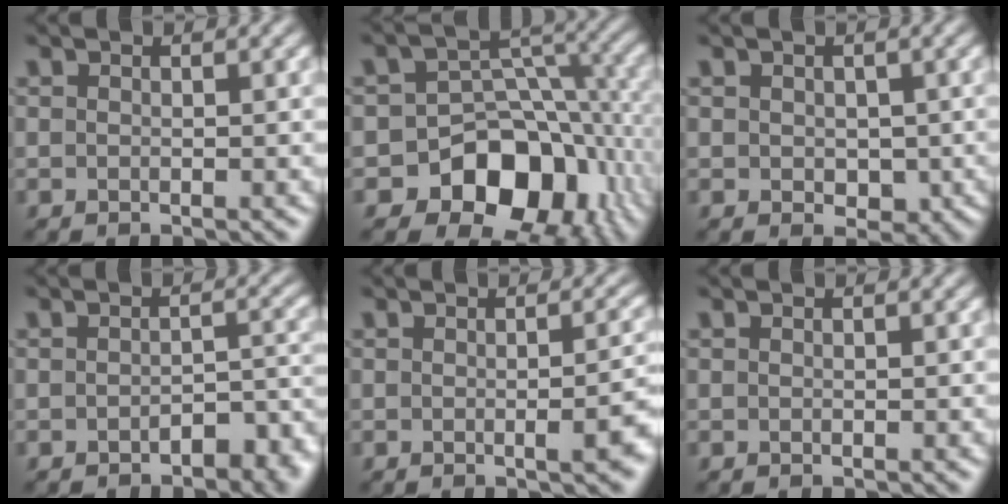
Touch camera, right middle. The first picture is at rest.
{"total": 10.4, "force": [-4.9, 7.3, 5.6], "torque": [-0.063, -0.003, -0.084]}
{"total": 2.3, "force": [-0.1, 1.8, 1.4], "torque": [-0.019, -0.006, 0.005]}
{"total": 4.2, "force": [-2.1, 1.8, 3.1], "torque": [-0.038, 0.002, -0.025]}
{"total": 4.9, "force": [-0.9, 1.6, 4.6], "torque": [-0.042, -0.003, -0.008]}
{"total": 0.0}